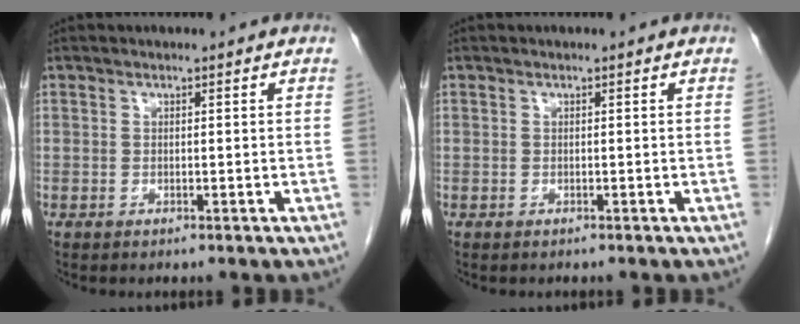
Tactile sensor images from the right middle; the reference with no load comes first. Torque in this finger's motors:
{"motor_torque": [-0.36, -0.03, 0.06, 0.01]}